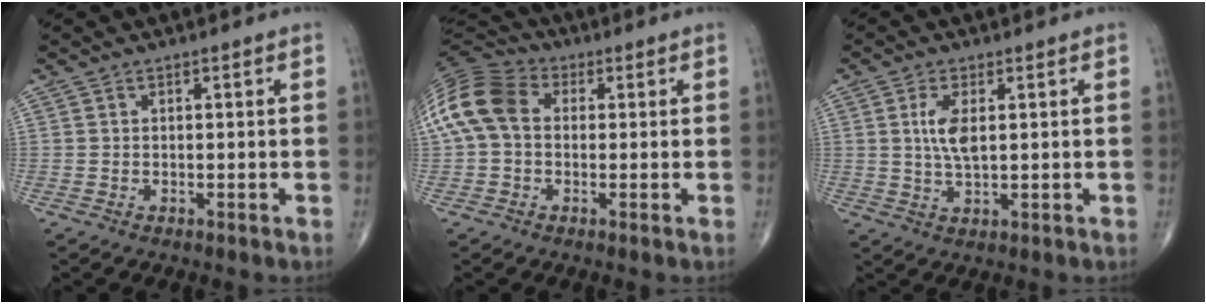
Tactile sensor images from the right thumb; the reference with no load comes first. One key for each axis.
{"total": 12.7, "fx": 1.3, "fy": 9.3, "fz": 8.6, "tx": -0.176, "ty": 0.037, "tz": 0.013}
{"total": 5.2, "fx": 1.1, "fy": 2.1, "fz": 4.6, "tx": -0.097, "ty": -0.006, "tz": 0.025}